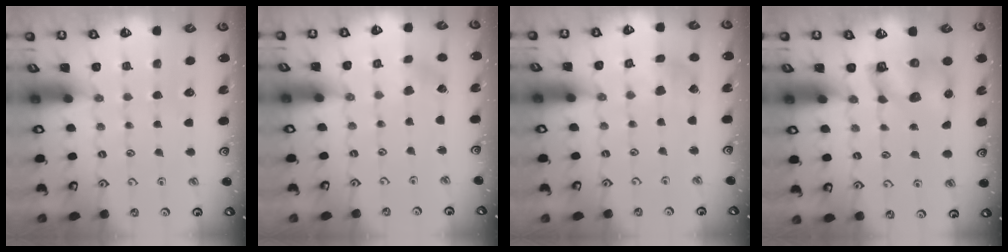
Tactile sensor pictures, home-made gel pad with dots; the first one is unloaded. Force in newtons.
{"total": 1.4, "press": 1.4, "slide": 0.1}
{"total": 2.4, "press": 2.3, "slide": 0.5}
{"total": 8.1, "press": 8.0, "slide": 0.9}